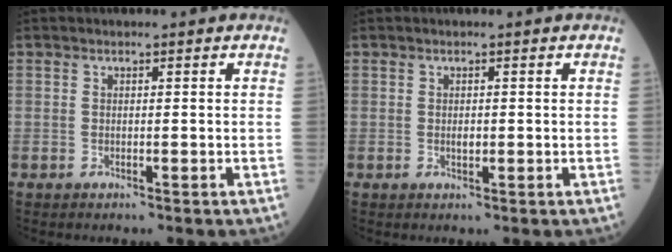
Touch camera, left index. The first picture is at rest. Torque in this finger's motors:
{"motor_torque": [0.21, 0.00, -0.01, 0.00]}